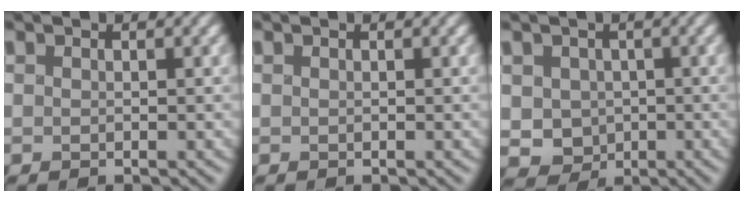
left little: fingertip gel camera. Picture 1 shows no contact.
{"total": 0.0}
{"total": 3.8, "force": [-0.3, 3.5, 1.5], "torque": [-0.044, -0.006, -0.001]}